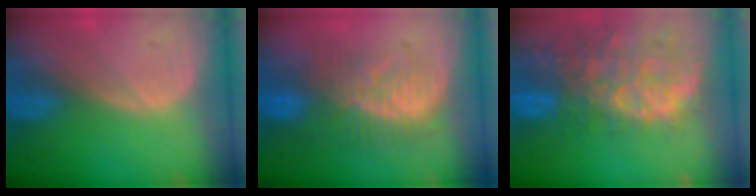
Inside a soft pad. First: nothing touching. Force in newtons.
{"total": 9.3, "press": 8.8, "slide": 3.1}
{"total": 13.7, "press": 11.0, "slide": 8.1}